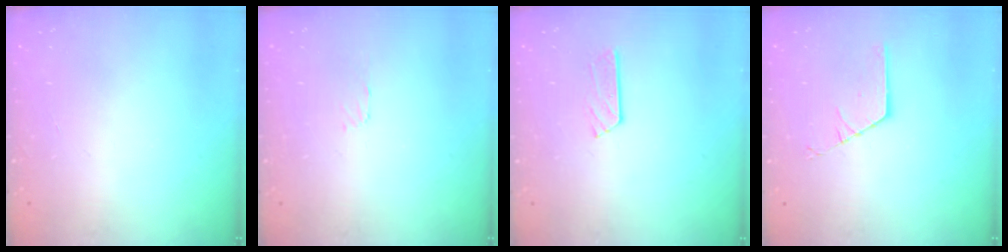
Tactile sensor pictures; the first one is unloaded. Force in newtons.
{"total": 4.0, "press": 4.0, "slide": 0.5}
{"total": 3.3, "press": 3.3, "slide": 0.3}
{"total": 1.8, "press": 1.7, "slide": 0.3}